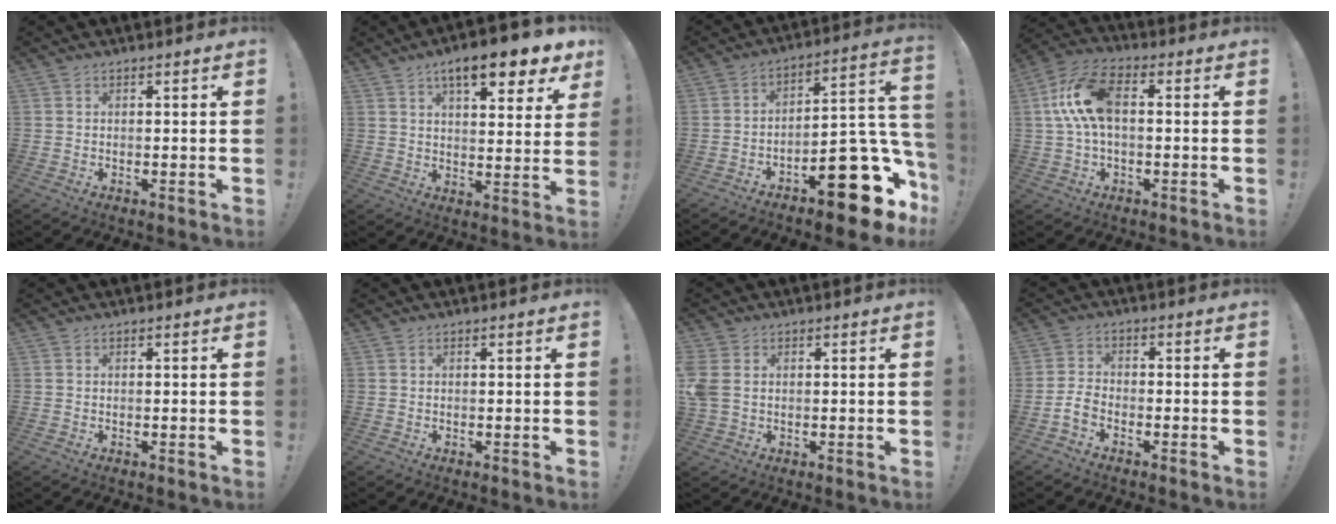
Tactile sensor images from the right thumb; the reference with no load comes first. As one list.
[{"total": 11.7, "force": [7.1, 3.2, 8.8], "torque": [-0.129, -0.039, 0.113]}, {"total": 19.6, "force": [-10.8, 7.4, 14.6], "torque": [-0.147, 0.058, -0.167]}, {"total": 12.3, "force": [1.2, 6.5, 10.4], "torque": [-0.214, 0.009, 0.023]}, {"total": 0.0}, {"total": 0.0}, {"total": 5.4, "force": [0.7, 3.8, 3.7], "torque": [-0.089, 0.001, 0.018]}, {"total": 4.5, "force": [-2.6, 2.2, 2.8], "torque": [-0.066, 0.009, -0.046]}]